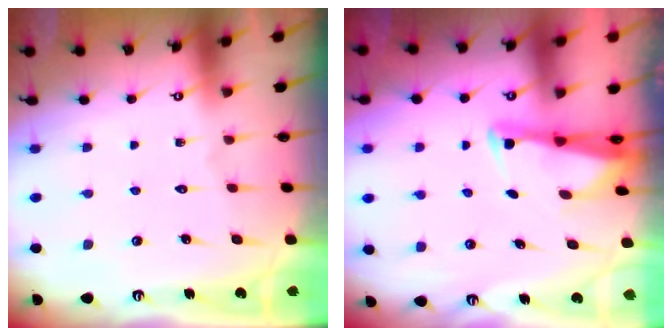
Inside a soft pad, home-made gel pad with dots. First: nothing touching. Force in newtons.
{"total": 2.6, "press": 2.5, "slide": 0.6}